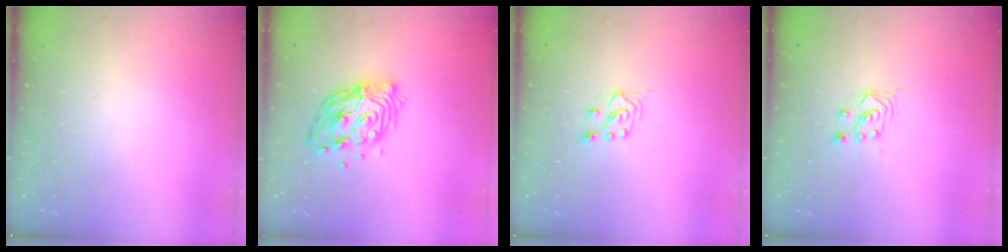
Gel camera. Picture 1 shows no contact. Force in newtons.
{"total": 13.7, "press": 13.7, "slide": 1.2}
{"total": 4.2, "press": 4.1, "slide": 1.1}
{"total": 3.5, "press": 3.0, "slide": 1.7}